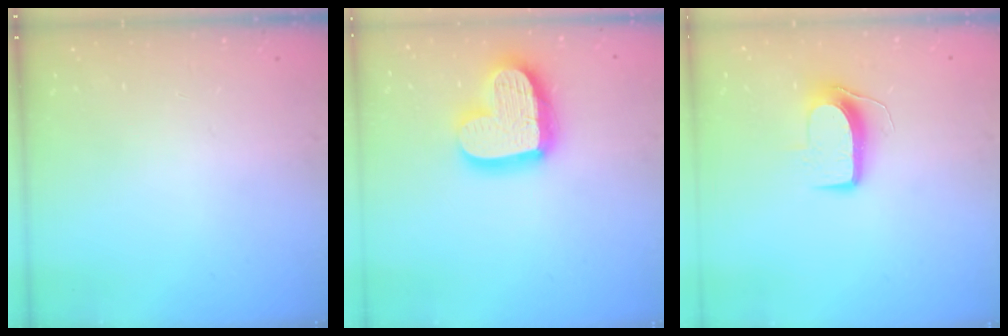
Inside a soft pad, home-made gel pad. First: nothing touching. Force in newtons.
{"total": 20.5, "press": 20.4, "slide": 1.5}
{"total": 9.4, "press": 9.4, "slide": 0.3}